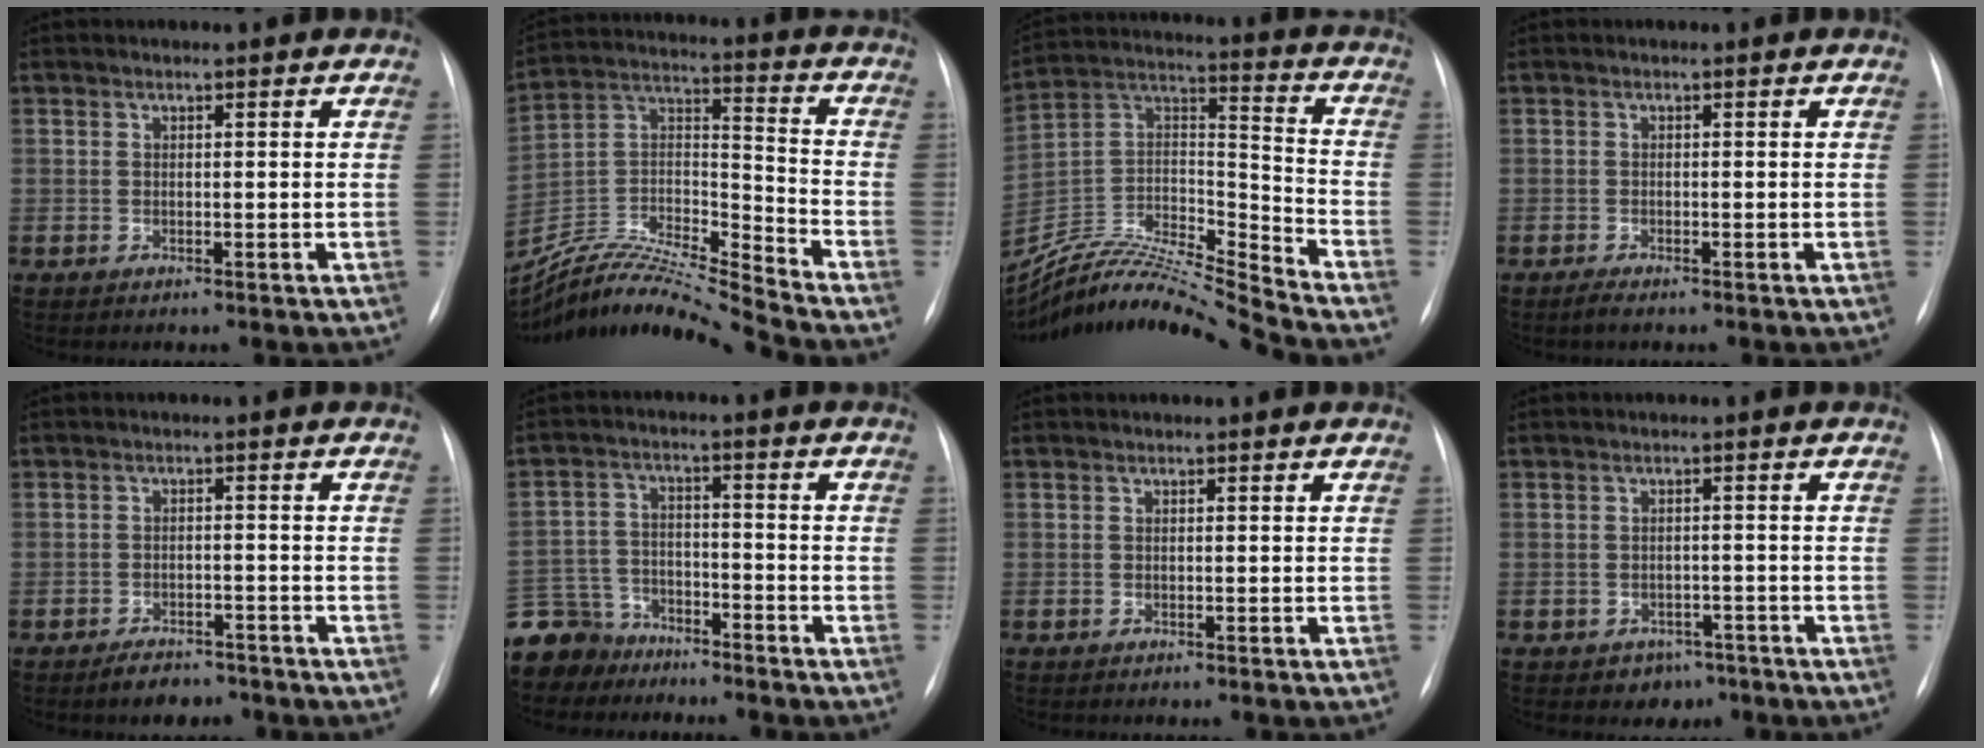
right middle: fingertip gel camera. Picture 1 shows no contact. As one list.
[{"total": 19.3, "force": [-18.2, -1.7, 6.1], "torque": [-0.125, 0.006, -0.329]}, {"total": 20.7, "force": [-19.6, -1.6, 6.4], "torque": [-0.130, 0.012, -0.346]}, {"total": 1.2, "force": [-0.9, 0.1, 0.7], "torque": [-0.021, -0.004, -0.019]}, {"total": 3.9, "force": [-3.2, 1.8, 1.3], "torque": [-0.025, 0.002, -0.043]}, {"total": 10.5, "force": [-9.1, 5.1, 0.9], "torque": [-0.040, 0.007, -0.170]}, {"total": 0.0}, {"total": 3.2, "force": [-2.1, 2.4, 0.6], "torque": [-0.003, 0.013, -0.019]}]